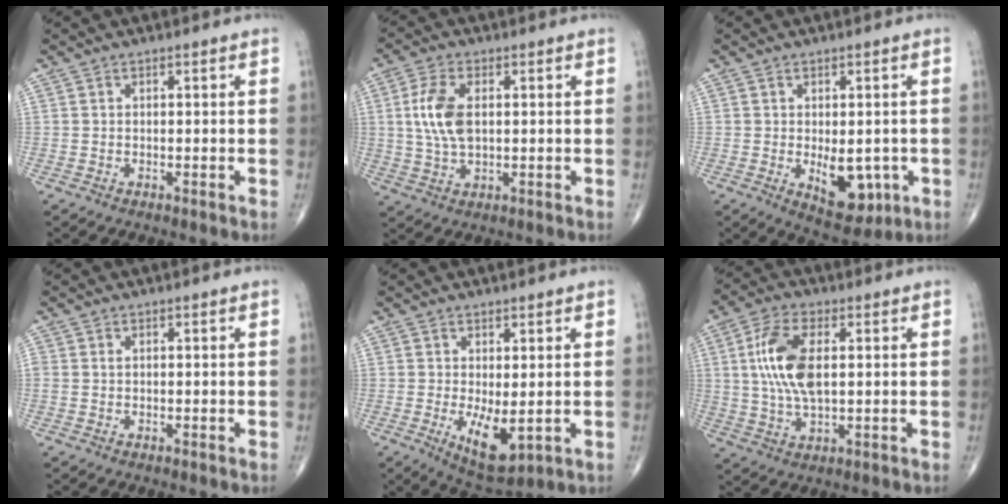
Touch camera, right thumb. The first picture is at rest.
{"total": 8.3, "force": [1.2, 4.4, 6.9], "torque": [-0.150, -0.001, 0.025]}
{"total": 8.8, "force": [-1.8, 4.7, 7.2], "torque": [-0.074, -0.011, -0.011]}
{"total": 0.6, "force": [0.1, 0.5, 0.4], "torque": [-0.012, 0.003, 0.004]}
{"total": 7.2, "force": [-0.9, 3.0, 6.5], "torque": [-0.099, -0.021, 0.000]}
{"total": 11.4, "force": [1.8, 5.3, 9.9], "torque": [-0.207, 0.001, 0.035]}